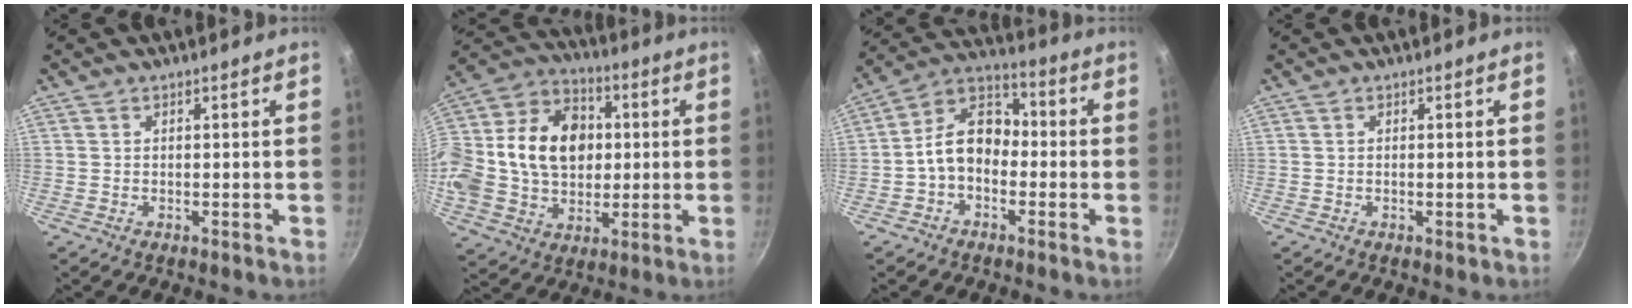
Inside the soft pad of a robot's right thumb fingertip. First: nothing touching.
{"total": 25.8, "force": [2.1, 19.5, 16.8], "torque": [-0.305, 0.042, 0.031]}
{"total": 10.8, "force": [-2.0, 7.7, 7.3], "torque": [-0.090, 0.045, -0.059]}
{"total": 0.8, "force": [-0.2, 0.2, 0.8], "torque": [-0.011, 0.000, -0.004]}